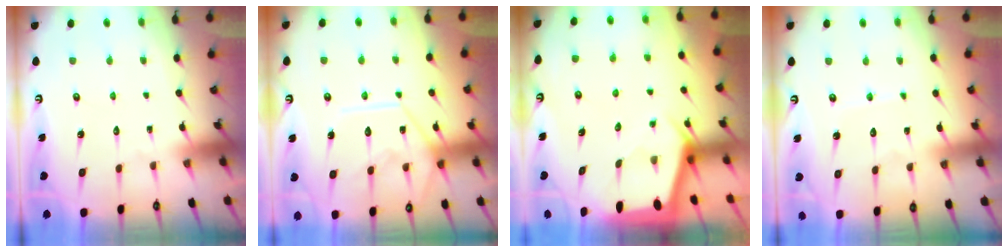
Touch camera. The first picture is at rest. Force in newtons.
{"total": 12.0, "press": 11.9, "slide": 1.4}
{"total": 2.1, "press": 2.1, "slide": 0.3}
{"total": 3.6, "press": 3.6, "slide": 0.5}